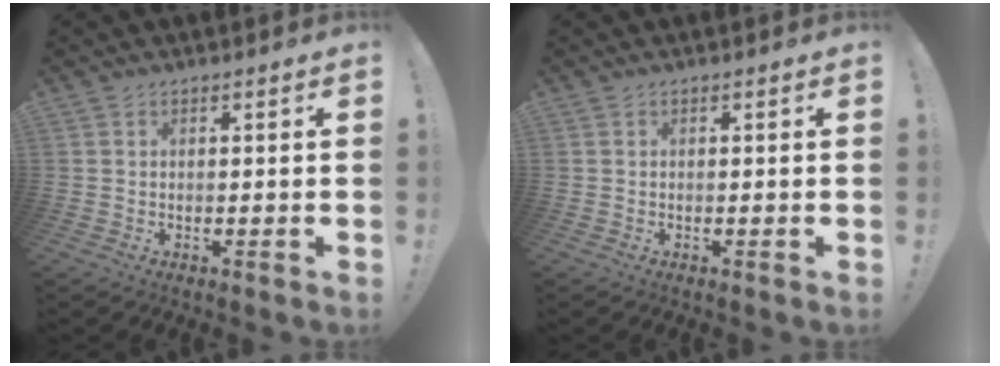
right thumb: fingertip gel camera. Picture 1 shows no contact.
{"total": 0.0}